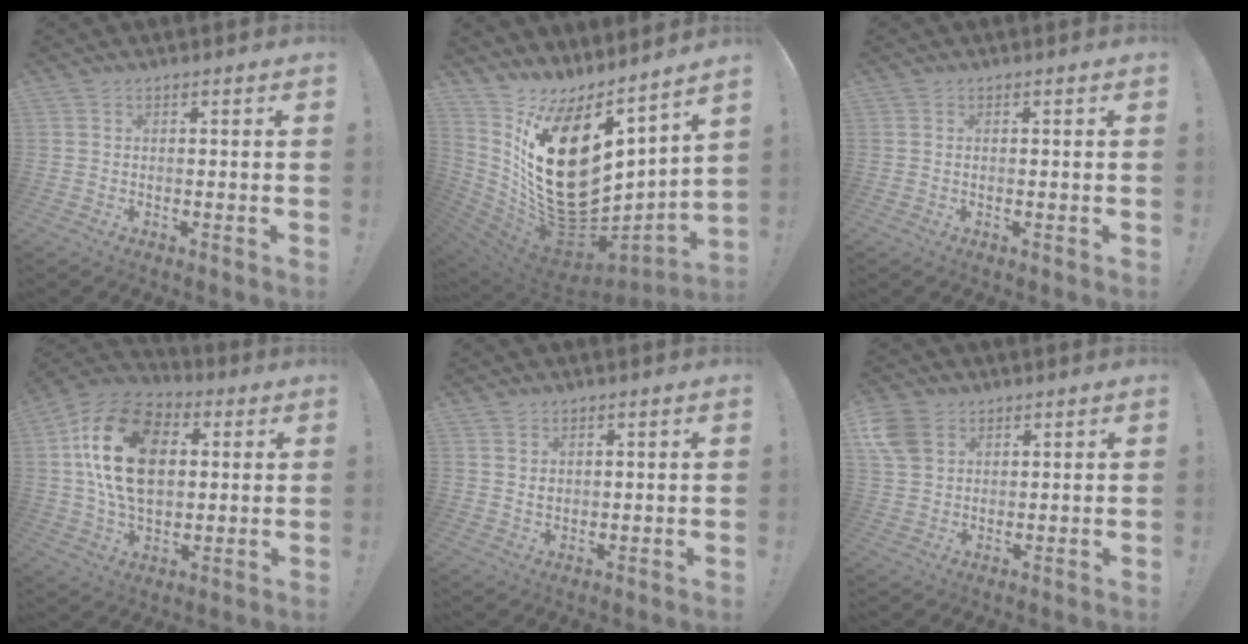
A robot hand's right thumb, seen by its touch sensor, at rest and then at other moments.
{"total": 26.7, "force": [2.8, 16.2, 21.0], "torque": [-0.380, -0.033, 0.089]}
{"total": 0.0}
{"total": 23.0, "force": [4.7, 15.2, 16.7], "torque": [-0.288, -0.006, 0.082]}
{"total": 2.6, "force": [1.5, 2.0, 0.8], "torque": [-0.004, -0.007, 0.027]}
{"total": 8.2, "force": [3.7, 6.2, 3.8], "torque": [-0.074, -0.010, 0.074]}